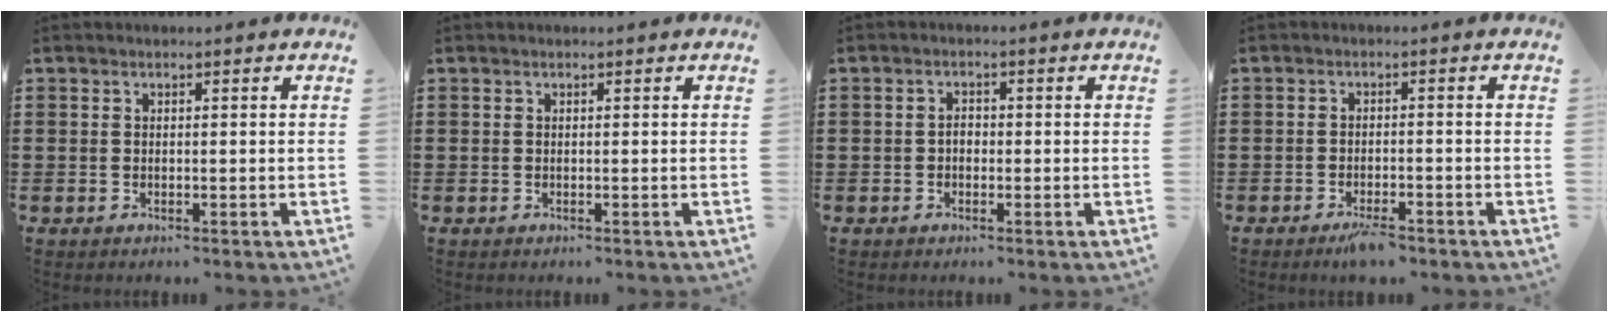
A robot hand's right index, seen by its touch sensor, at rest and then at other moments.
{"total": 0.0}
{"total": 1.5, "force": [-0.3, 1.0, 1.1], "torque": [-0.023, 0.002, -0.007]}
{"total": 2.5, "force": [-1.9, 0.6, 1.4], "torque": [-0.024, 0.006, -0.036]}